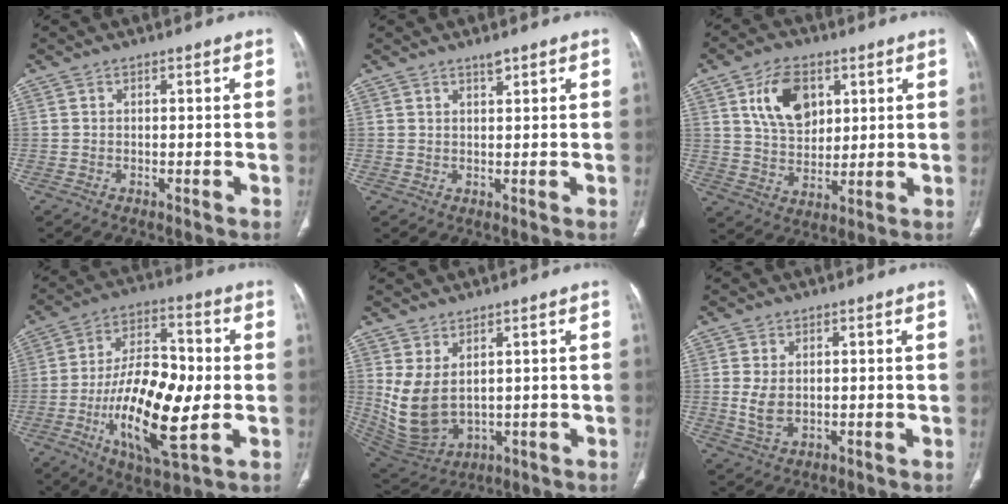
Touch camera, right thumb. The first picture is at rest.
{"total": 1.6, "force": [1.3, 0.4, 0.8], "torque": [-0.004, -0.008, 0.024]}
{"total": 11.4, "force": [4.4, 7.5, 7.4], "torque": [-0.100, -0.017, 0.085]}
{"total": 20.2, "force": [-3.7, 8.0, 18.2], "torque": [-0.313, 0.012, -0.058]}
{"total": 9.9, "force": [2.0, 6.3, 7.5], "torque": [-0.138, -0.016, 0.068]}
{"total": 4.7, "force": [0.3, 3.1, 3.5], "torque": [-0.065, -0.005, 0.014]}